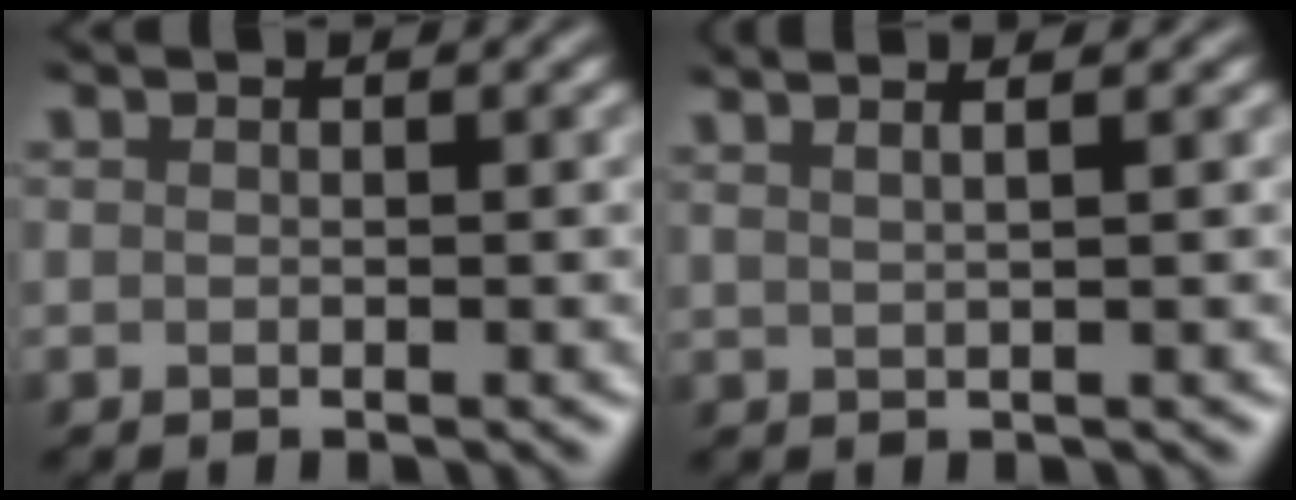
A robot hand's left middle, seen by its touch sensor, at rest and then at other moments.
{"total": 4.2, "force": [2.9, 1.9, 2.5], "torque": [-0.013, 0.049, 0.019]}